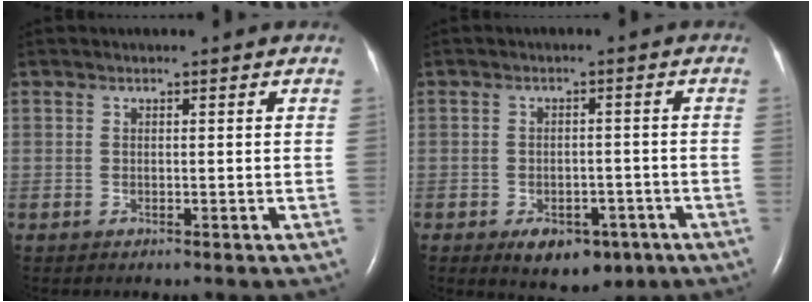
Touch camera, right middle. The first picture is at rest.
{"total": 6.7, "force": [-3.8, 3.9, 3.9], "torque": [-0.053, 0.002, -0.047]}